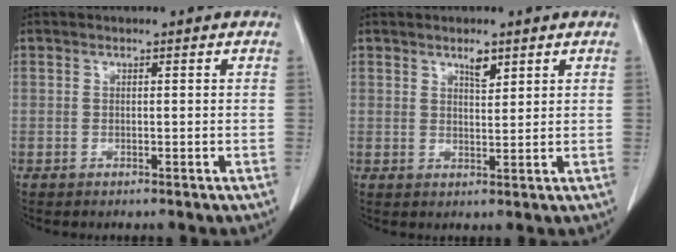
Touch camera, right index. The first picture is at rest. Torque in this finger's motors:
{"motor_torque": [0.03, 0.04, 0.04, 0.00]}